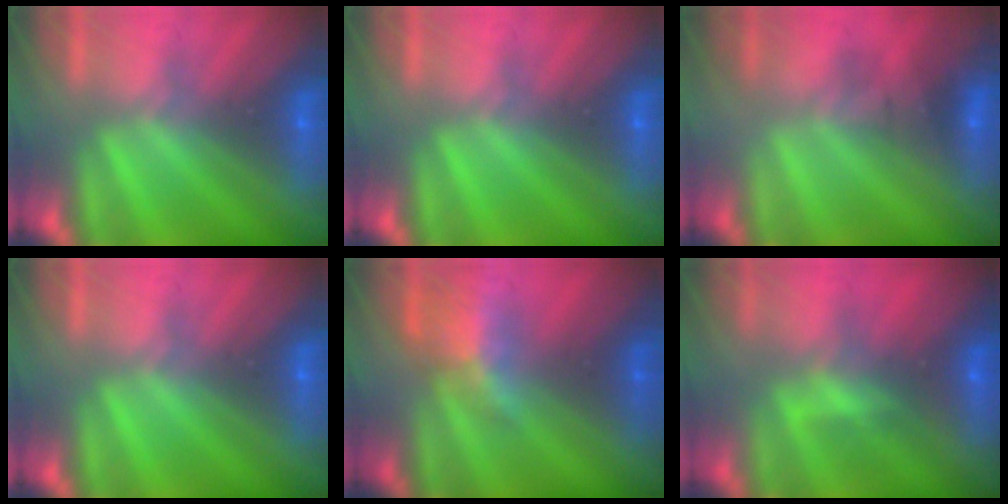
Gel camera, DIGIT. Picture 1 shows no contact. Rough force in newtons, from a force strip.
{"total": 0.0}
{"total": 1.6}
{"total": 0.0}
{"total": 2.3}
{"total": 4.7}